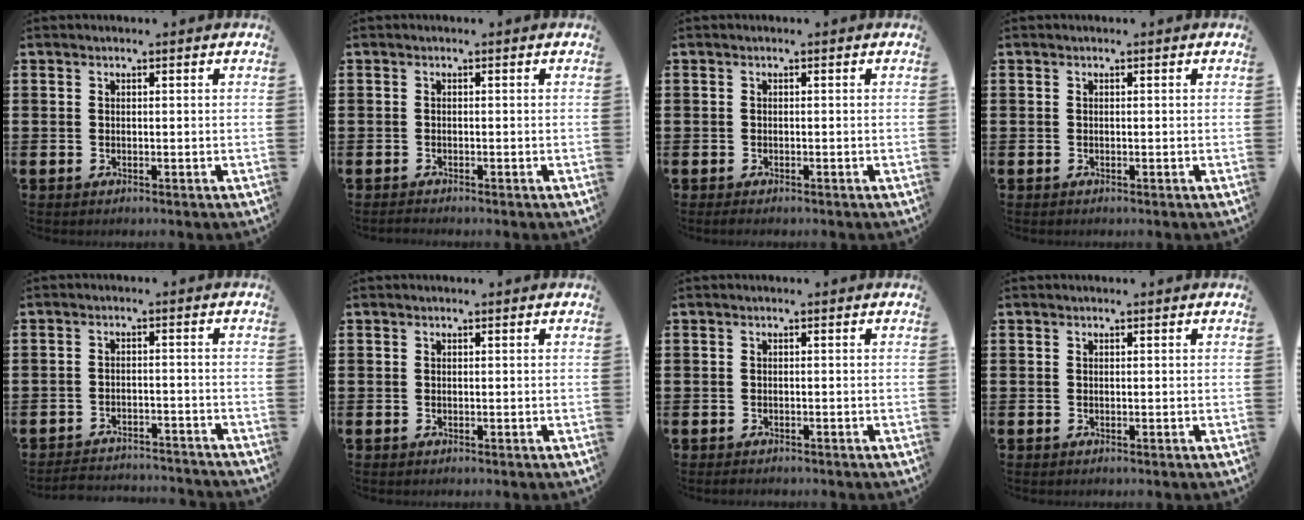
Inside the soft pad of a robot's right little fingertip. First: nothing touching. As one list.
[{"total": 0.5, "force": [-0.5, 0.0, 0.2], "torque": [-0.003, -0.002, -0.010]}, {"total": 0.5, "force": [-0.4, 0.2, 0.3], "torque": [-0.008, 0.000, -0.008]}, {"total": 0.0}, {"total": 2.9, "force": [-2.9, 0.1, 0.0], "torque": [-0.004, 0.004, -0.062]}, {"total": 0.0}, {"total": 0.5, "force": [-0.5, 0.2, 0.1], "torque": [-0.004, -0.001, -0.011]}, {"total": 0.0}]